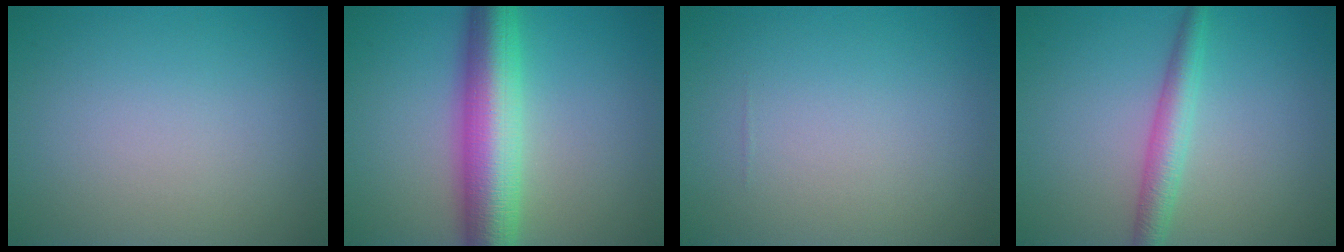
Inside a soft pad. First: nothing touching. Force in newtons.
{"total": 8.4, "press": 8.4, "slide": 0.1}
{"total": 0.0}
{"total": 2.9, "press": 2.9, "slide": 0.0}